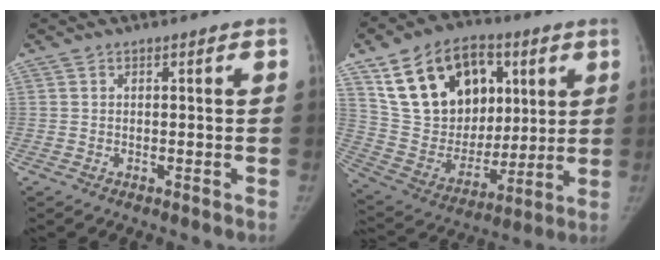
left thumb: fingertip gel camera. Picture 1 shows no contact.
{"total": 23.9, "force": [9.9, 16.5, 14.3], "torque": [-0.212, -0.016, 0.180]}